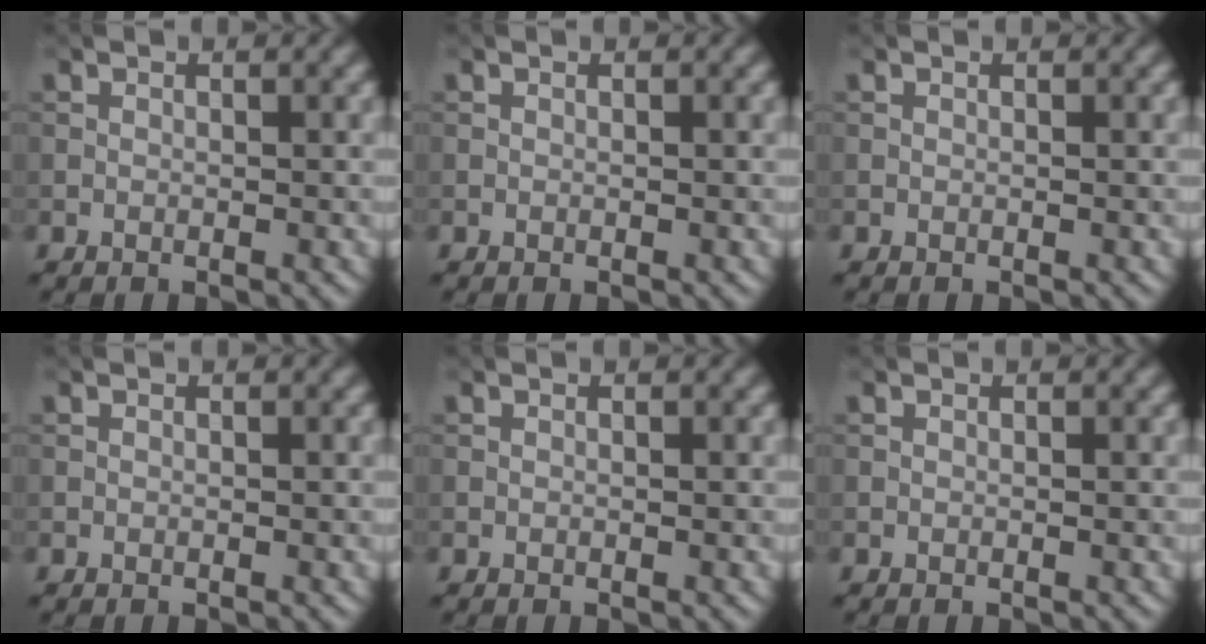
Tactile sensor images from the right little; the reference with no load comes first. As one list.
[{"total": 0.0}, {"total": 0.0}, {"total": 0.0}, {"total": 0.0}, {"total": 0.0}]